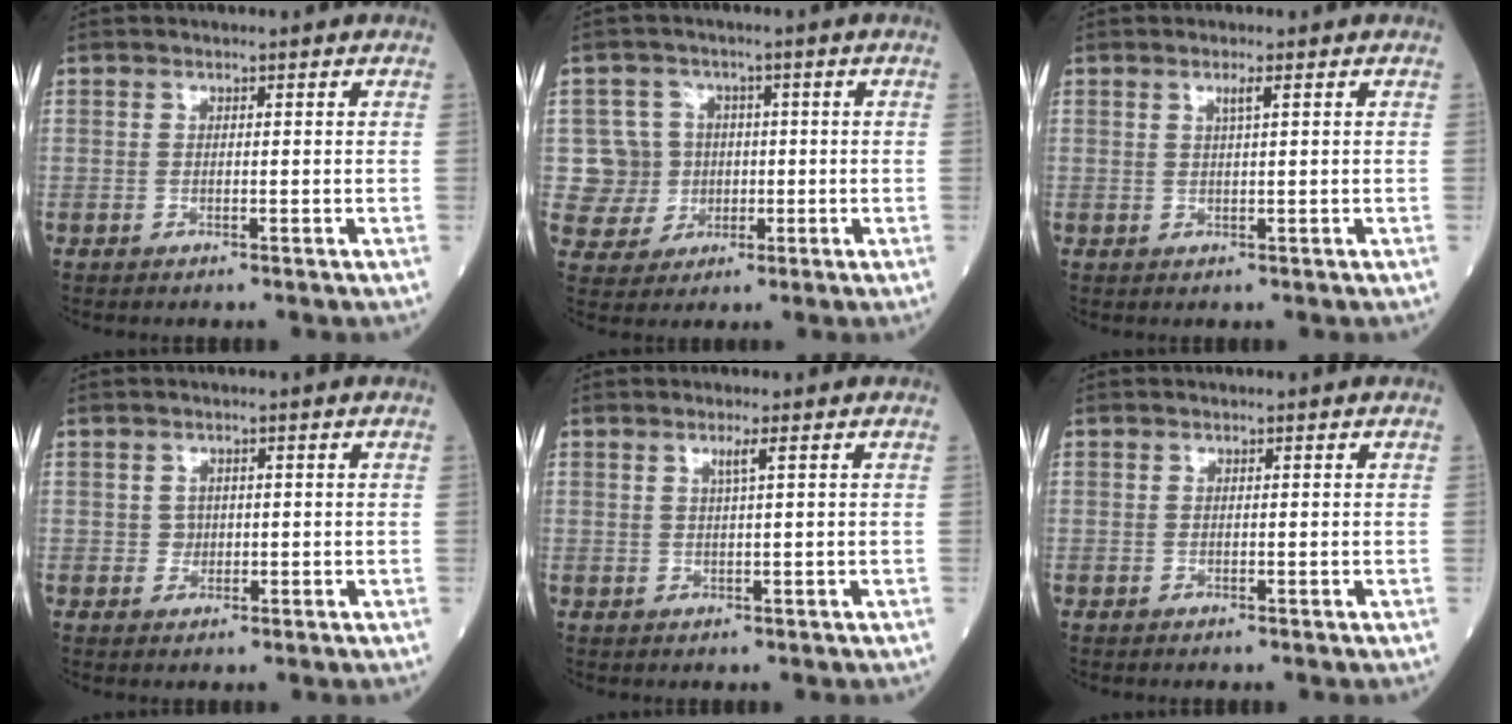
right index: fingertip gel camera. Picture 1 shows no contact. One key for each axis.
{"total": 6.0, "fx": 0.2, "fy": 6.0, "fz": 0.2, "tx": -0.002, "ty": 0.012, "tz": 0.009}
{"total": 1.3, "fx": 0.6, "fy": -0.2, "fz": 1.1, "tx": -0.027, "ty": -0.003, "tz": 0.012}
{"total": 1.1, "fx": 0.1, "fy": 1.0, "fz": 0.6, "tx": -0.010, "ty": 0.000, "tz": 0.003}
{"total": 1.5, "fx": 0.7, "fy": -0.4, "fz": 1.3, "tx": -0.031, "ty": -0.004, "tz": 0.014}
{"total": 0.0}